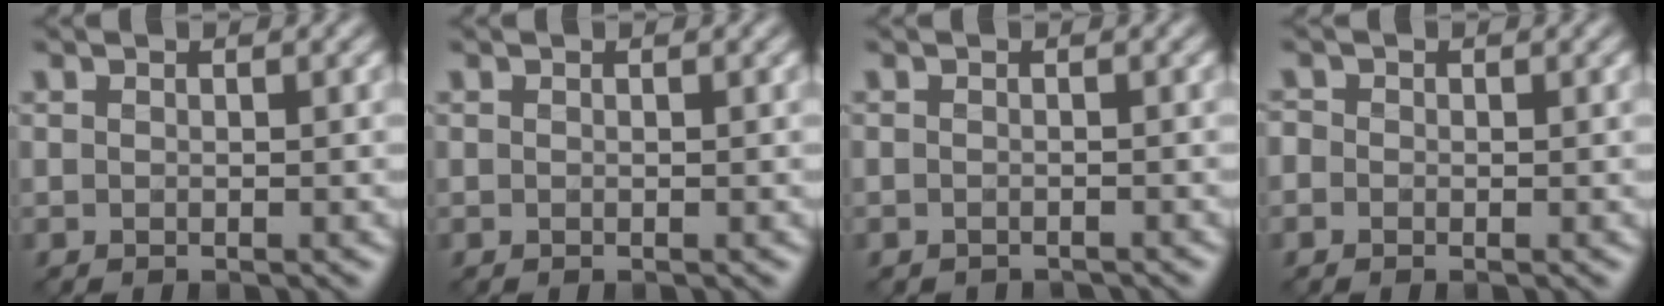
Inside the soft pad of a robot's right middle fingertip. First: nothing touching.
{"total": 0.0}
{"total": 1.7, "force": [-1.6, 0.3, 0.1], "torque": [0.002, -0.007, -0.024]}
{"total": 0.7, "force": [-0.3, 0.7, 0.2], "torque": [-0.001, -0.003, -0.007]}